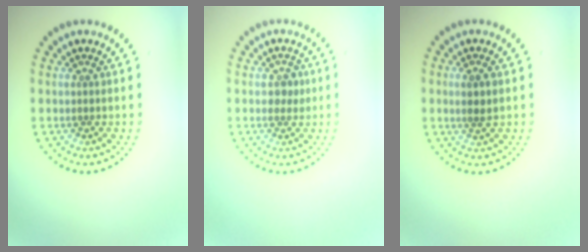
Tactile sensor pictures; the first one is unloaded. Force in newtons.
{"total": 1.5, "press": 1.5, "slide": 0.2}
{"total": 1.4, "press": 1.2, "slide": 0.6}